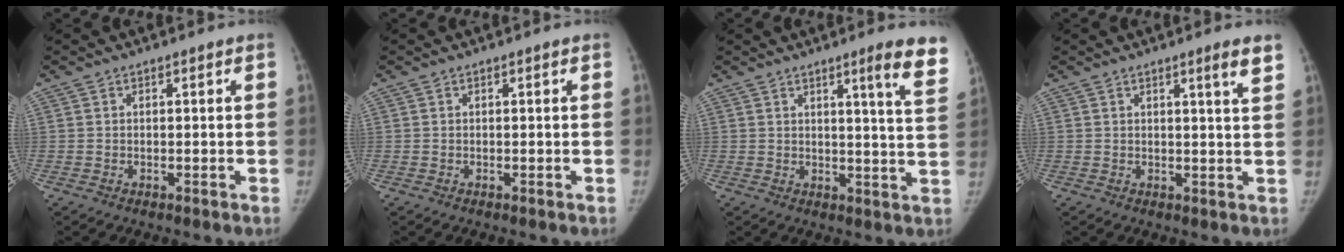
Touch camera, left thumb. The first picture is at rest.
{"total": 0.0}
{"total": 9.3, "force": [6.1, -0.2, 7.0], "torque": [-0.079, -0.035, 0.063]}
{"total": 3.7, "force": [2.3, -0.2, 2.8], "torque": [-0.041, -0.018, 0.033]}